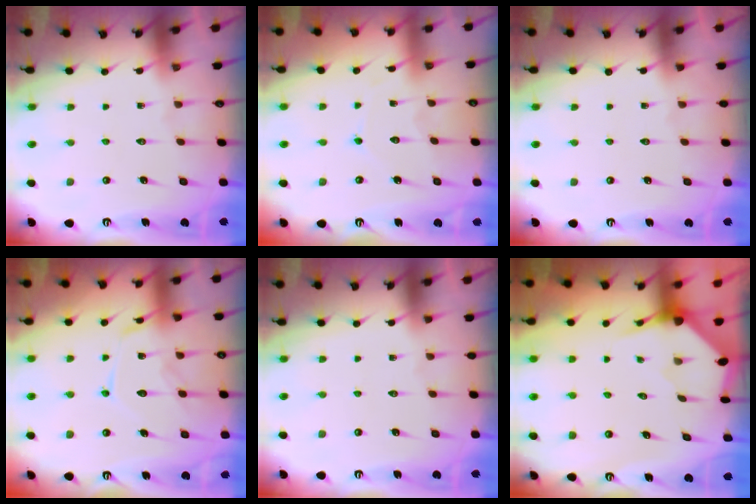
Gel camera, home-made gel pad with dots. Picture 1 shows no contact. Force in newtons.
{"total": 4.3, "press": 4.3, "slide": 0.2}
{"total": 0.0}
{"total": 13.8, "press": 13.8, "slide": 1.3}
{"total": 0.0}
{"total": 3.4, "press": 3.3, "slide": 0.3}